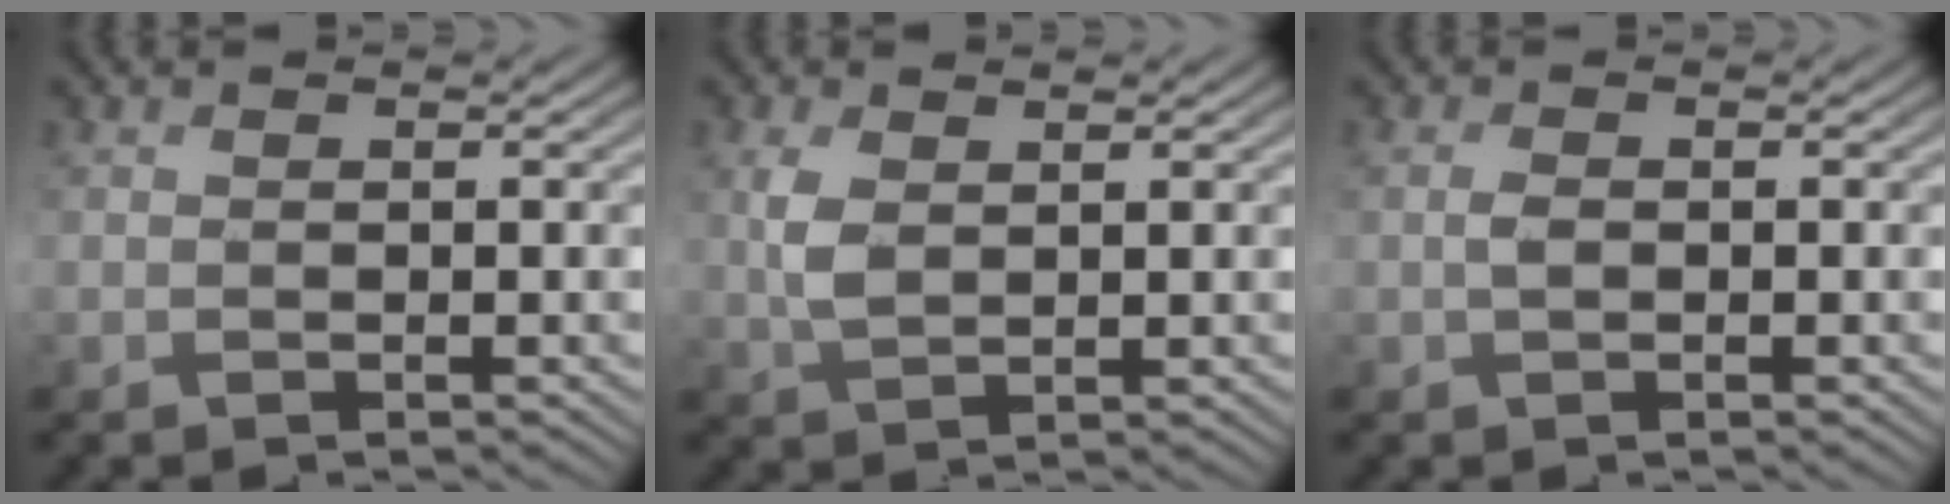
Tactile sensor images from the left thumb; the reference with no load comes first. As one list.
[{"total": 3.2, "force": [1.5, 1.2, 2.5], "torque": [-0.065, 0.008, 0.033]}, {"total": 0.8, "force": [0.4, 0.2, 0.7], "torque": [-0.014, 0.008, 0.005]}]